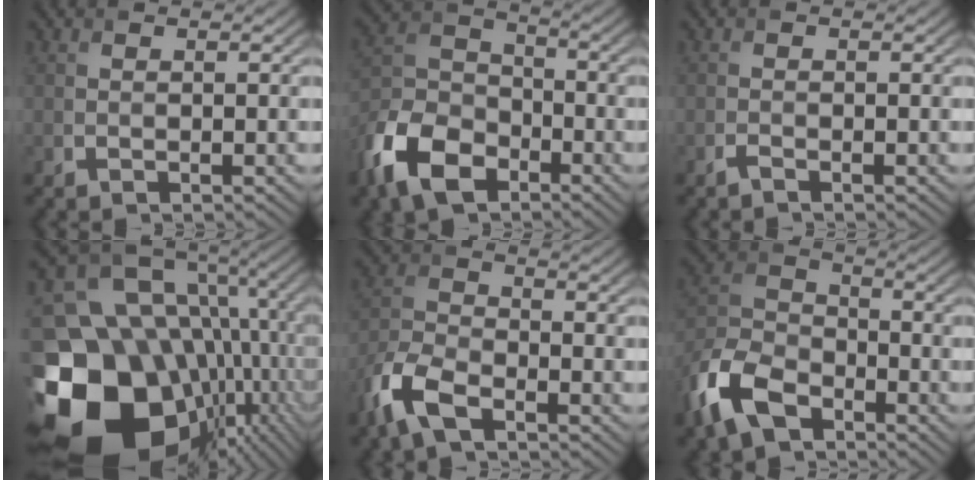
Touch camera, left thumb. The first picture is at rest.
{"total": 11.6, "force": [-7.0, 6.6, 6.4], "torque": [-0.155, -0.014, -0.158]}
{"total": 0.9, "force": [-0.7, 0.1, 0.5], "torque": [-0.011, 0.000, -0.015]}
{"total": 21.7, "force": [-5.4, 16.8, 12.7], "torque": [-0.283, -0.025, -0.064]}
{"total": 7.7, "force": [-4.8, 3.3, 4.9], "torque": [-0.116, -0.007, -0.115]}
{"total": 10.8, "force": [-6.6, 5.7, 6.3], "torque": [-0.153, -0.012, -0.153]}